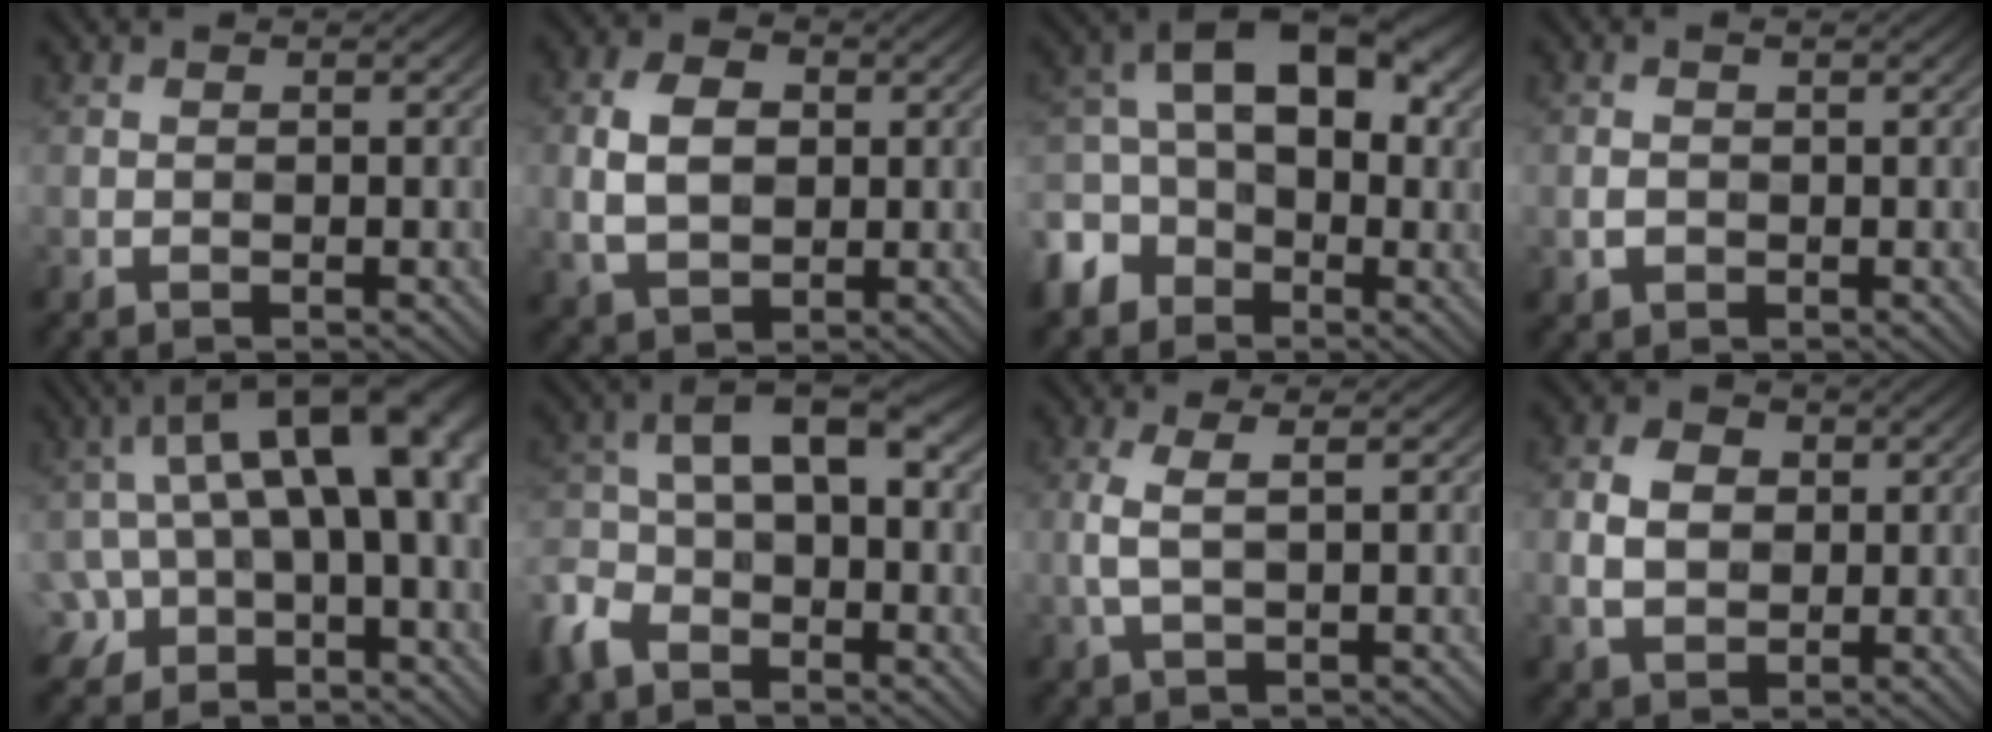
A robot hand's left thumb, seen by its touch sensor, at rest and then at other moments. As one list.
[{"total": 6.4, "force": [0.5, 4.4, 4.6], "torque": [-0.102, 0.001, 0.008]}, {"total": 11.7, "force": [-3.5, 8.3, 7.5], "torque": [-0.136, -0.010, -0.082]}, {"total": 1.8, "force": [-0.1, 1.3, 1.3], "torque": [-0.032, -0.001, -0.001]}, {"total": 16.1, "force": [0.9, 8.8, 13.5], "torque": [-0.224, 0.009, 0.017]}, {"total": 9.2, "force": [-3.0, 5.2, 7.0], "torque": [-0.149, -0.004, -0.077]}, {"total": 3.4, "force": [0.6, 1.0, 3.2], "torque": [-0.078, 0.005, 0.012]}, {"total": 5.0, "force": [0.5, 3.8, 3.3], "torque": [-0.072, 0.001, 0.007]}]